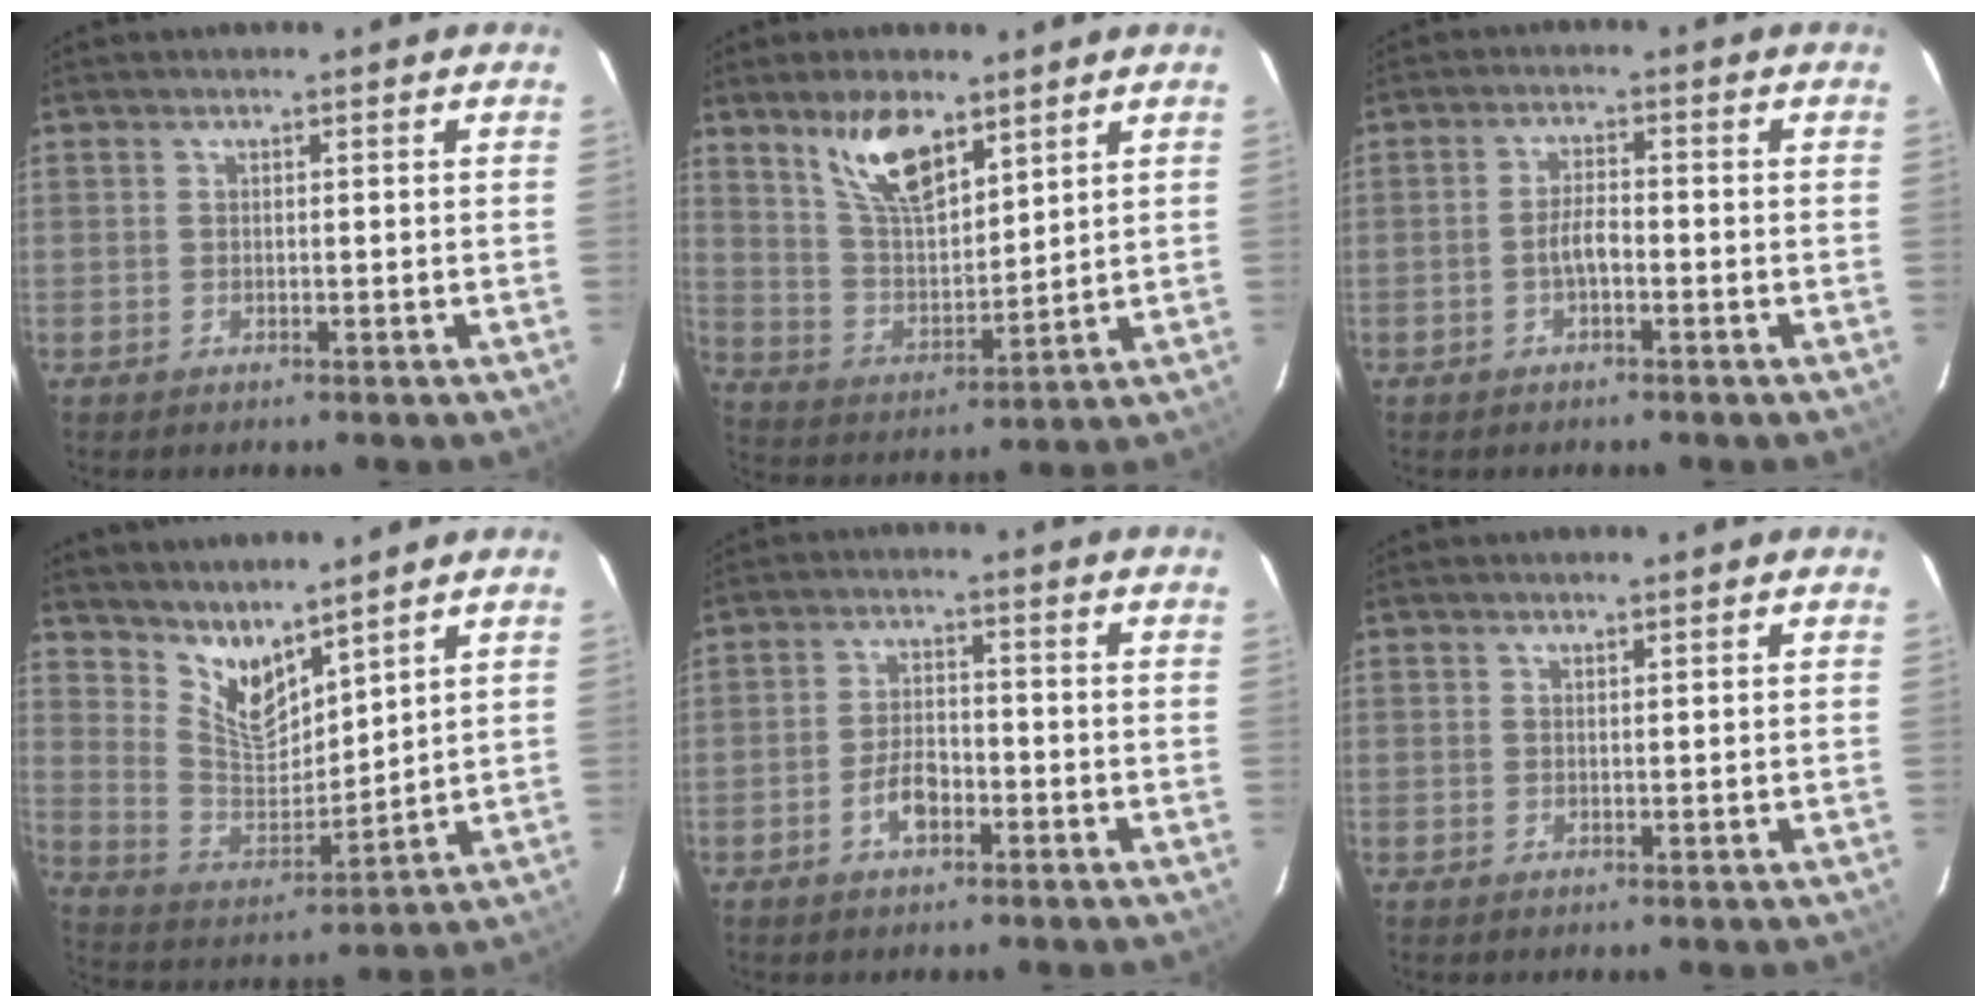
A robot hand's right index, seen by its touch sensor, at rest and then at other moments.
{"total": 11.5, "force": [7.5, 4.4, 7.6], "torque": [-0.136, 0.004, 0.151]}
{"total": 3.0, "force": [-1.4, 1.0, 2.5], "torque": [-0.052, 0.007, -0.026]}
{"total": 10.1, "force": [8.3, 3.1, 4.8], "torque": [-0.093, -0.013, 0.167]}
{"total": 5.0, "force": [-2.6, 2.5, 3.4], "torque": [-0.073, 0.007, -0.044]}
{"total": 0.8, "force": [0.7, 0.1, 0.2], "torque": [-0.006, 0.000, 0.012]}